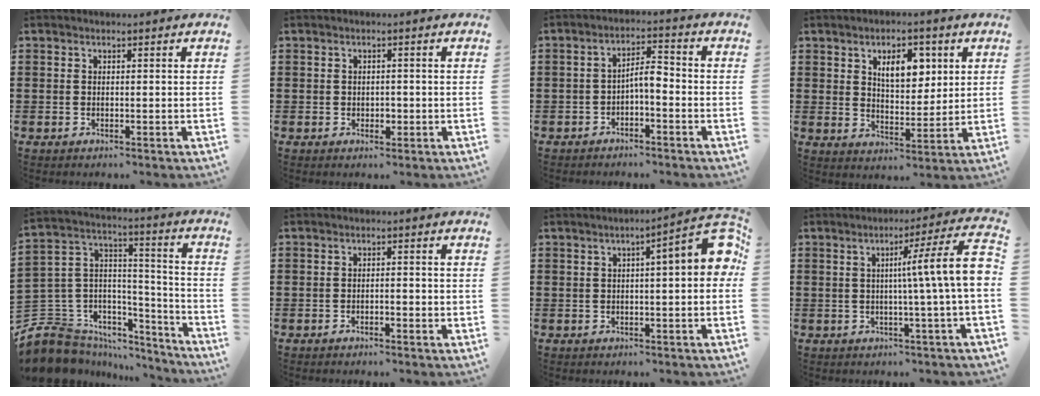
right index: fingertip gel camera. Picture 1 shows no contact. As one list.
[{"total": 1.3, "force": [-0.1, 1.1, 0.8], "torque": [-0.016, 0.004, -0.004]}, {"total": 3.5, "force": [-1.5, 1.1, 3.0], "torque": [-0.060, 0.012, -0.033]}, {"total": 6.9, "force": [3.0, 3.8, 4.9], "torque": [-0.079, 0.002, 0.045]}, {"total": 10.0, "force": [-6.6, 7.1, 2.6], "torque": [-0.107, -0.012, -0.128]}, {"total": 1.2, "force": [-0.9, 0.2, 0.8], "torque": [-0.015, -0.003, -0.016]}, {"total": 6.3, "force": [0.5, 1.1, 6.2], "torque": [-0.088, -0.009, 0.003]}, {"total": 9.8, "force": [0.6, -0.4, 9.8], "torque": [-0.161, -0.017, 0.004]}]